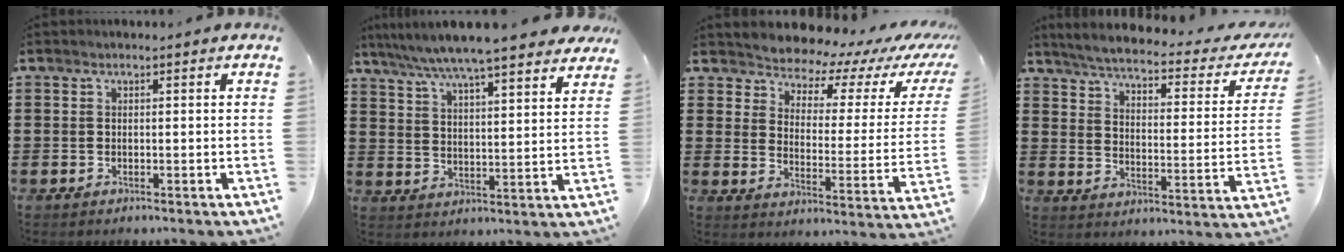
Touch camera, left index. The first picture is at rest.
{"total": 6.8, "force": [6.2, 0.0, 2.9], "torque": [-0.083, -0.034, 0.105]}
{"total": 4.8, "force": [4.7, 1.1, 0.2], "torque": [-0.030, -0.049, 0.074]}
{"total": 4.2, "force": [3.6, -0.1, 2.1], "torque": [-0.062, -0.029, 0.054]}